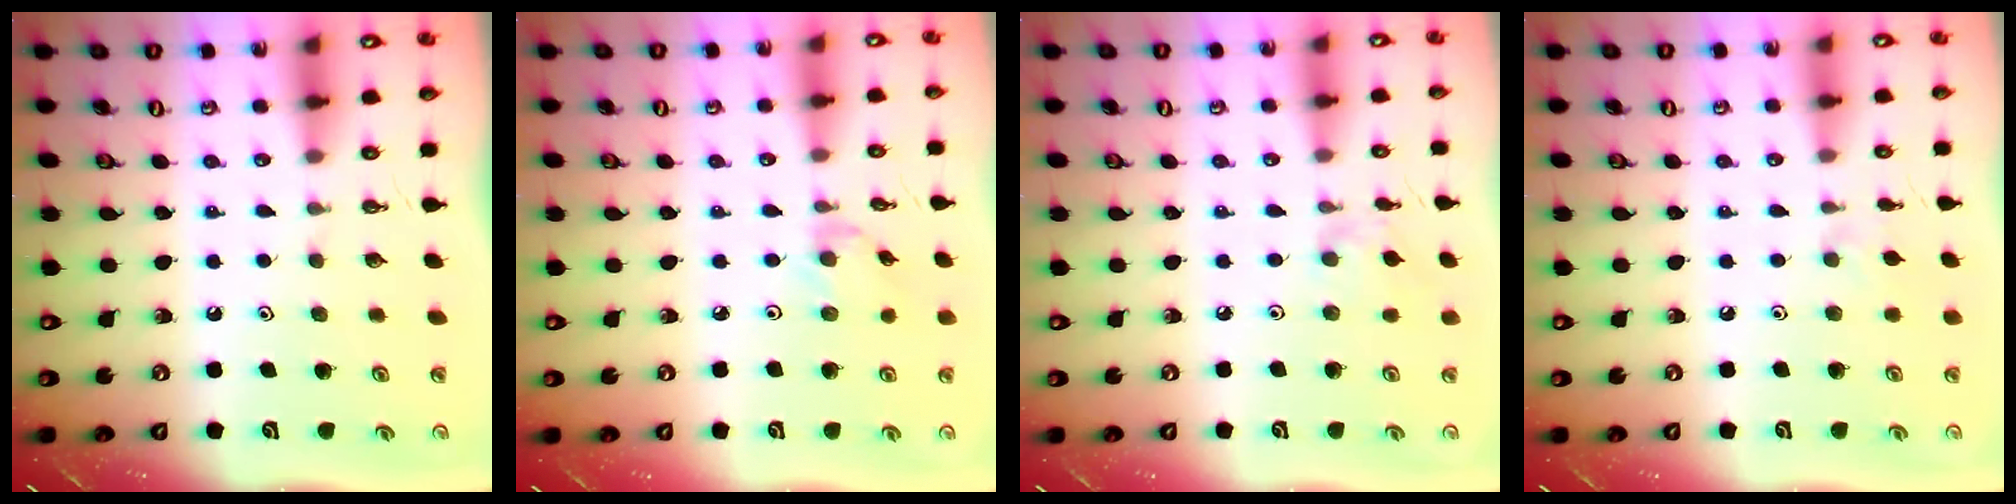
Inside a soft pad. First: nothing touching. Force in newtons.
{"total": 2.4, "press": 2.4, "slide": 0.3}
{"total": 3.0, "press": 2.9, "slide": 0.6}
{"total": 2.7, "press": 2.7, "slide": 0.4}